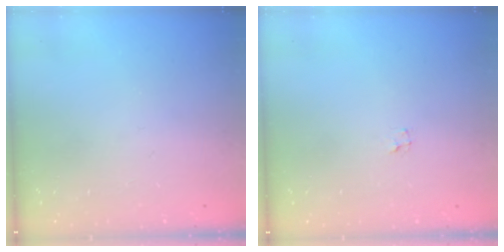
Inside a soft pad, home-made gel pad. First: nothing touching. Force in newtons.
{"total": 1.2, "press": 1.2, "slide": 0.1}